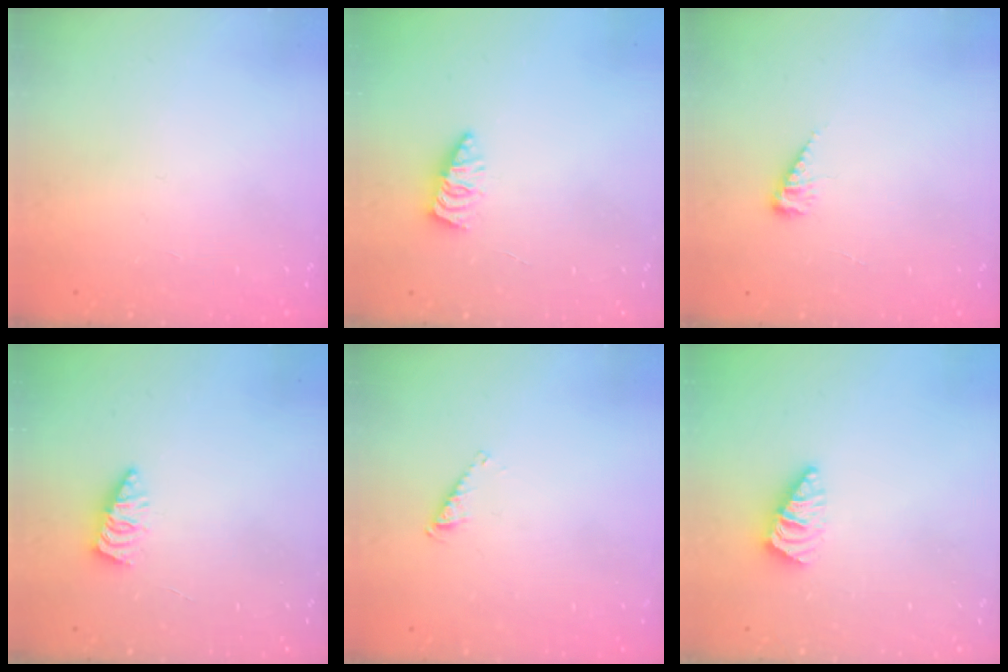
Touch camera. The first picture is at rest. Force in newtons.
{"total": 2.6, "press": 2.6, "slide": 0.2}
{"total": 5.7, "press": 5.7, "slide": 0.7}
{"total": 2.6, "press": 2.6, "slide": 0.2}
{"total": 3.3, "press": 3.3, "slide": 0.4}
{"total": 1.0, "press": 1.0, "slide": 0.3}